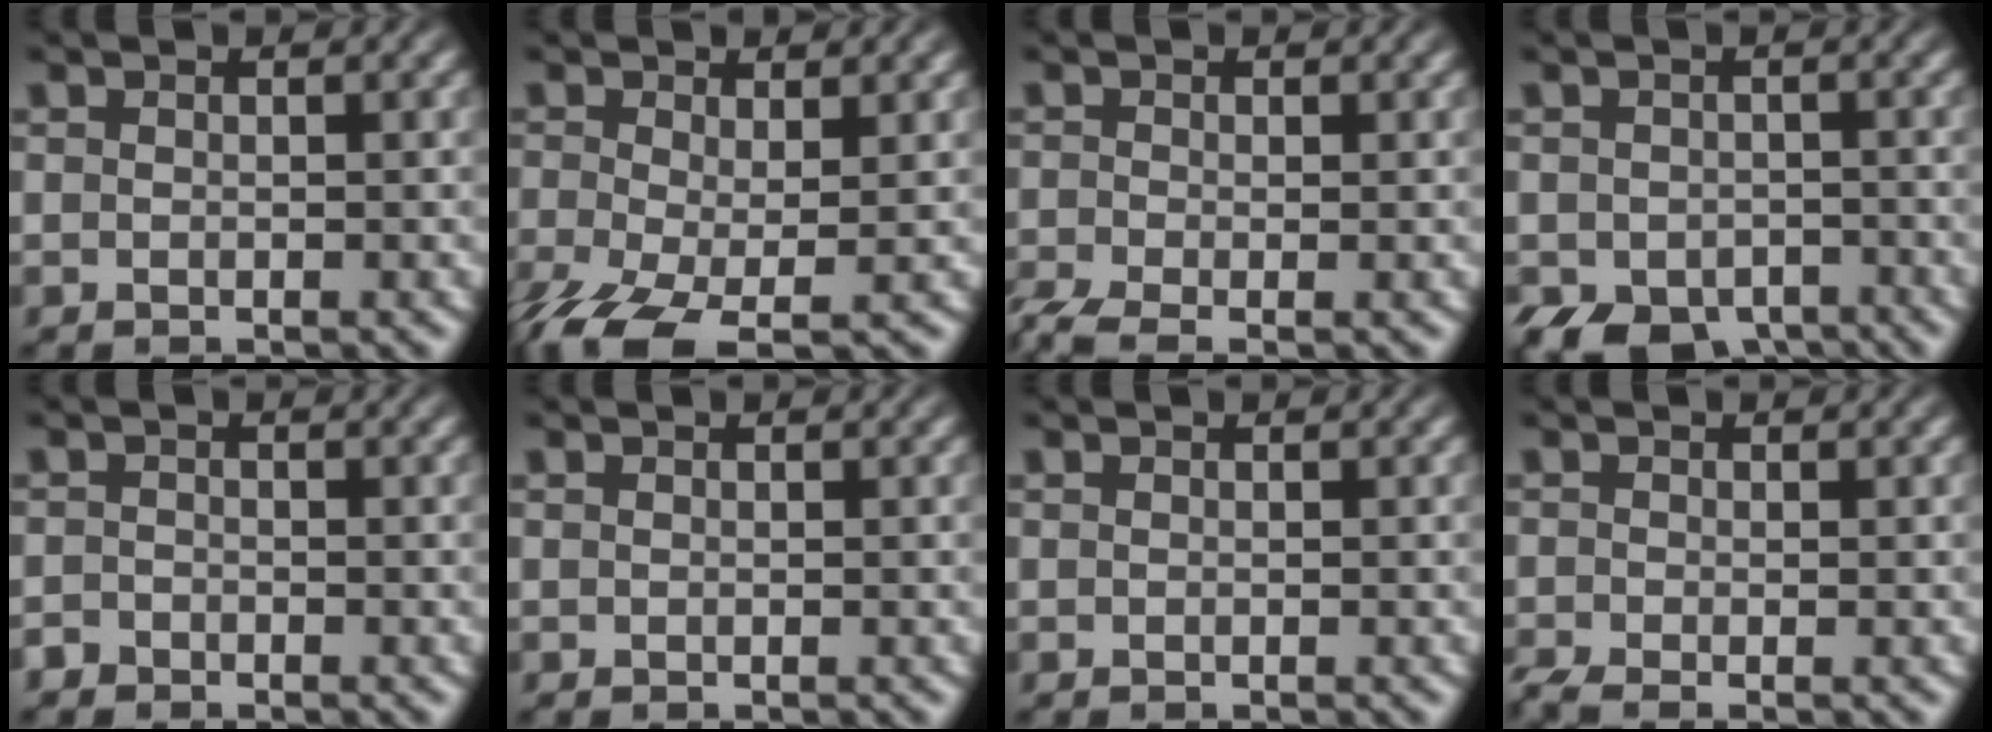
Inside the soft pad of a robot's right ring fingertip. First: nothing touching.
{"total": 5.1, "force": [-3.0, 2.2, 3.5], "torque": [-0.087, -0.039, -0.028]}
{"total": 3.1, "force": [-1.9, 1.8, 1.7], "torque": [-0.040, -0.016, -0.026]}
{"total": 6.4, "force": [-4.9, 3.5, 2.1], "torque": [-0.023, -0.022, -0.072]}
{"total": 1.2, "force": [-1.0, 0.6, -0.3], "torque": [0.006, -0.011, -0.016]}
{"total": 0.0}
{"total": 0.0}
{"total": 2.1, "force": [-1.4, 1.2, 0.9], "torque": [-0.021, -0.007, -0.022]}